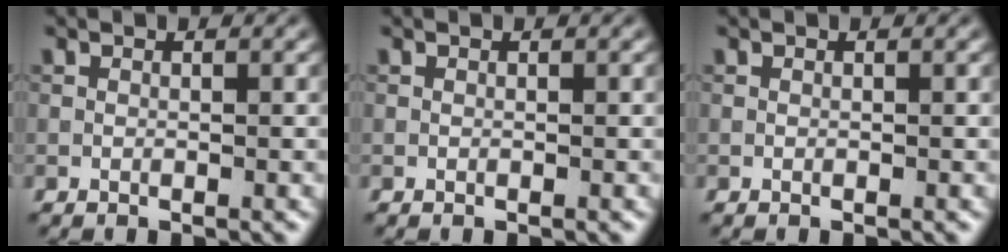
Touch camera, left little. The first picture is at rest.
{"total": 0.0}
{"total": 0.0}